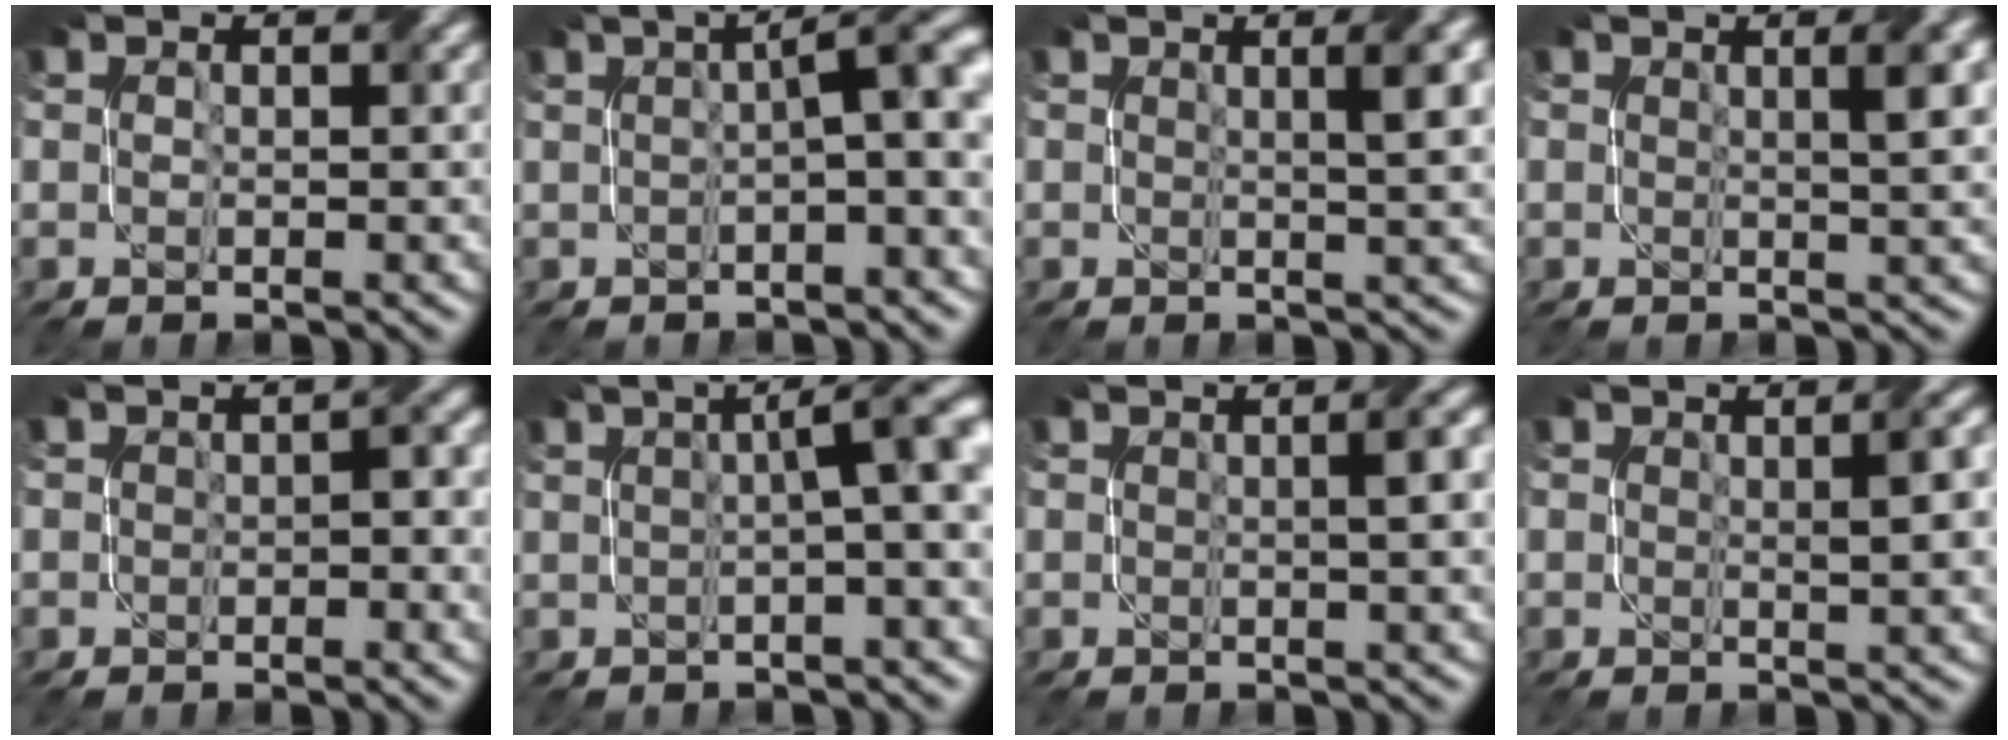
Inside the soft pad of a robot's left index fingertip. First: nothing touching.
{"total": 6.0, "force": [0.6, 1.6, 5.8], "torque": [-0.049, 0.028, 0.007]}
{"total": 3.4, "force": [0.8, 0.8, 3.2], "torque": [-0.030, 0.013, 0.011]}
{"total": 3.0, "force": [0.7, 0.7, 2.8], "torque": [-0.025, 0.011, 0.009]}
{"total": 2.0, "force": [-0.7, 1.2, 1.5], "torque": [-0.012, 0.005, -0.004]}
{"total": 6.9, "force": [0.9, 2.0, 6.5], "torque": [-0.039, 0.033, 0.003]}
{"total": 2.3, "force": [0.1, 0.5, 2.3], "torque": [-0.020, 0.012, 0.000]}
{"total": 2.6, "force": [0.2, 0.6, 2.6], "torque": [-0.026, 0.009, 0.006]}